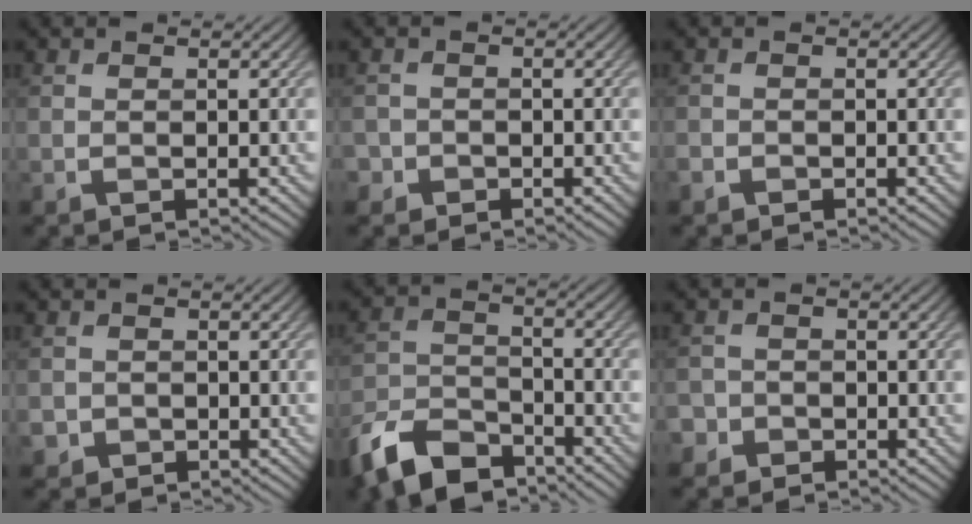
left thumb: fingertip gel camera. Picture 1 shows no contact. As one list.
[{"total": 1.7, "force": [-0.8, 1.5, 0.1], "torque": [0.004, -0.002, -0.019]}, {"total": 0.9, "force": [-0.7, 0.5, 0.1], "torque": [-0.004, -0.002, -0.017]}, {"total": 1.5, "force": [-0.6, 1.4, 0.1], "torque": [0.001, -0.008, -0.015]}, {"total": 9.9, "force": [-7.9, 4.1, 4.5], "torque": [-0.095, -0.011, -0.162]}, {"total": 2.4, "force": [-1.2, 2.1, 0.1], "torque": [0.002, 0.002, -0.032]}]